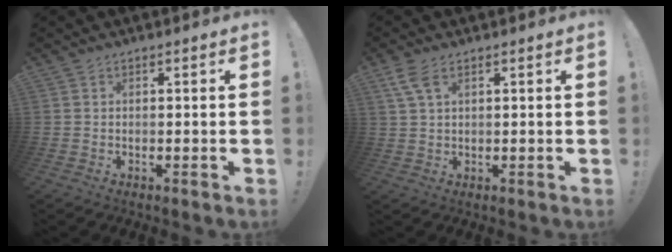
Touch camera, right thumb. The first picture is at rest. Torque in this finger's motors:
{"motor_torque": [0.30, 0.16, 0.07, -0.27, 0.11]}